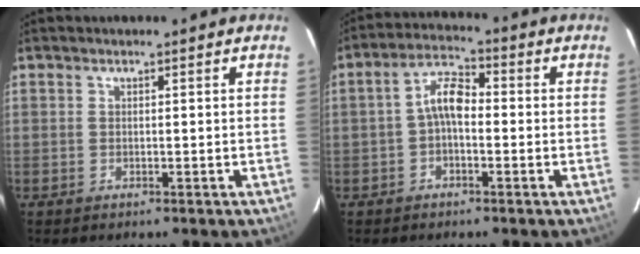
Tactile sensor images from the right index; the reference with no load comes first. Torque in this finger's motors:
{"motor_torque": [0.51, -0.11, 0.45, 0.11]}